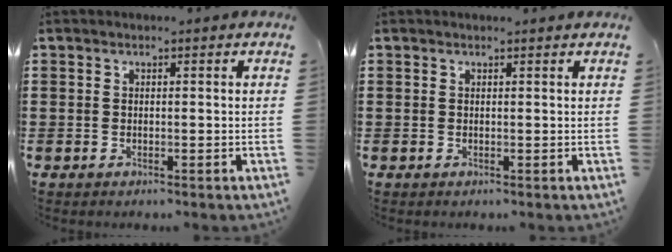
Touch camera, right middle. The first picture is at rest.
{"total": 0.0}